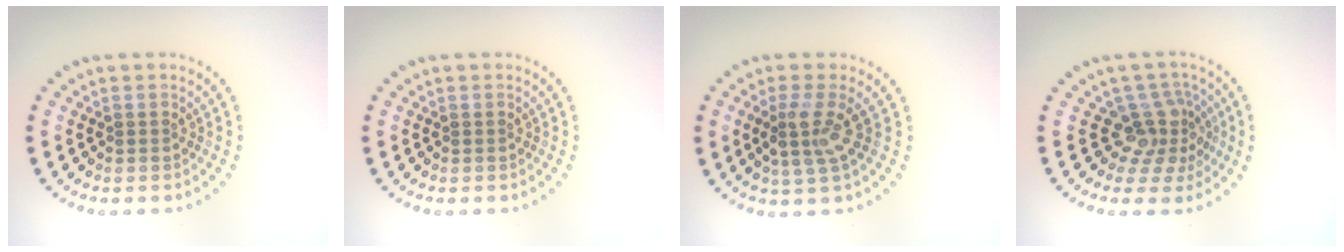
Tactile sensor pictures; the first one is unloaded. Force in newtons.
{"total": 0.0}
{"total": 2.9, "press": 2.2, "slide": 1.8}
{"total": 3.6, "press": 2.5, "slide": 2.6}